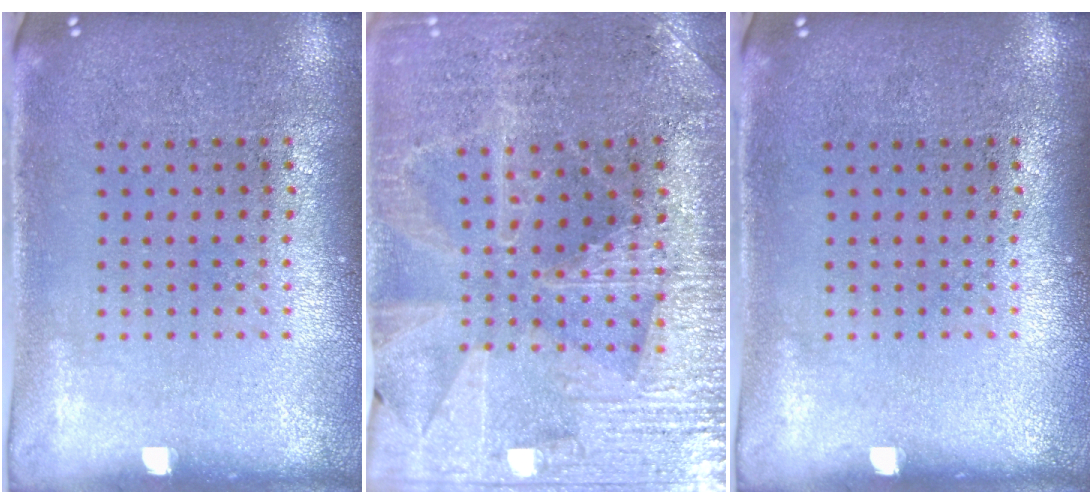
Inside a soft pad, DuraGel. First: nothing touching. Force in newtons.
{"total": 3.0, "press": 2.9, "slide": 0.5}
{"total": 0.0}